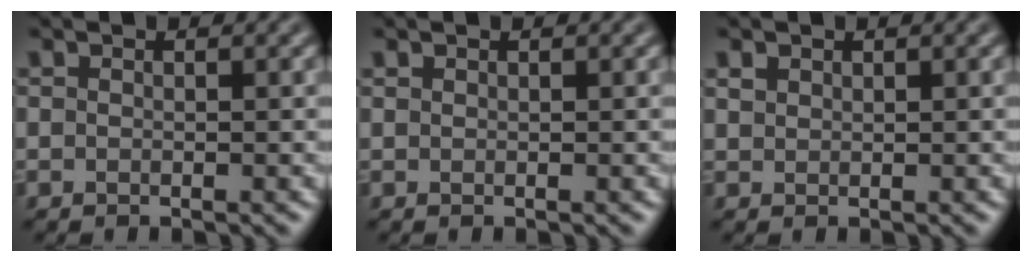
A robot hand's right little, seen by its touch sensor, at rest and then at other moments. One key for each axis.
{"total": 0.0}
{"total": 0.9, "fx": 0.7, "fy": 0.6, "fz": 0.3, "tx": -0.006, "ty": 0.000, "tz": 0.015}